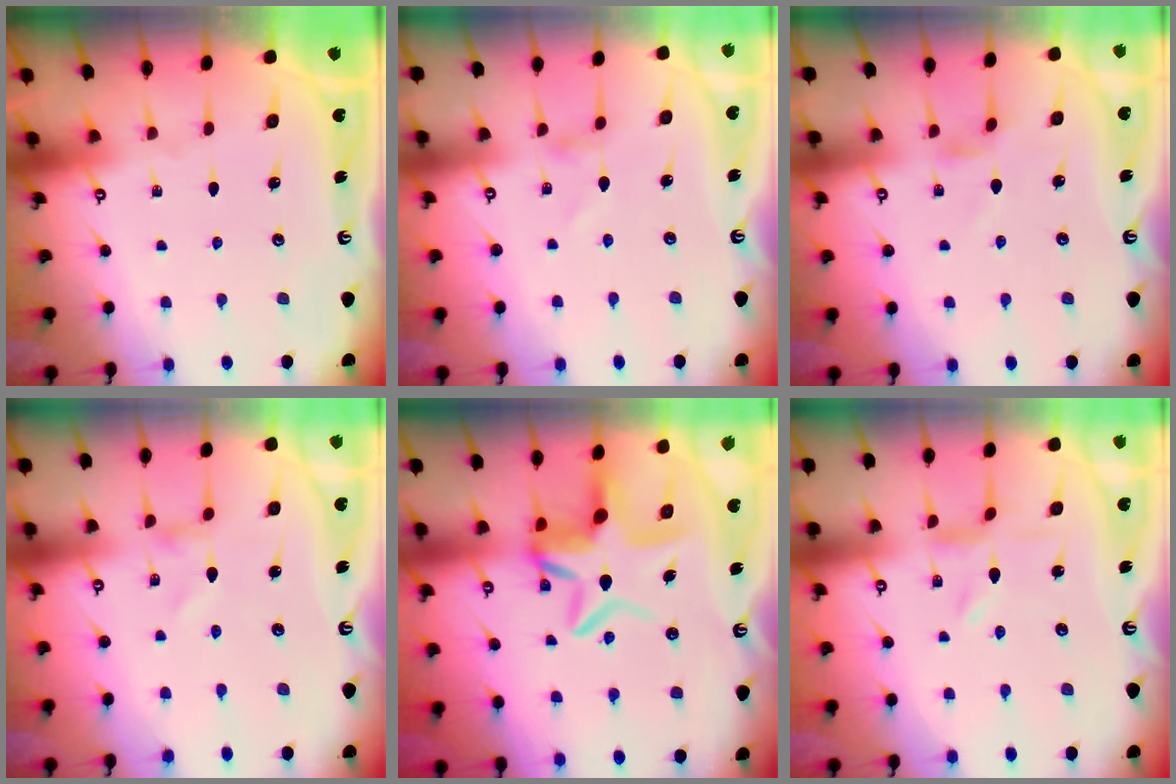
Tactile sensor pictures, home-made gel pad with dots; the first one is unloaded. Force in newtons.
{"total": 1.7, "press": 1.6, "slide": 0.3}
{"total": 3.0, "press": 2.9, "slide": 0.5}
{"total": 0.0}
{"total": 10.0, "press": 9.8, "slide": 1.7}
{"total": 0.0}